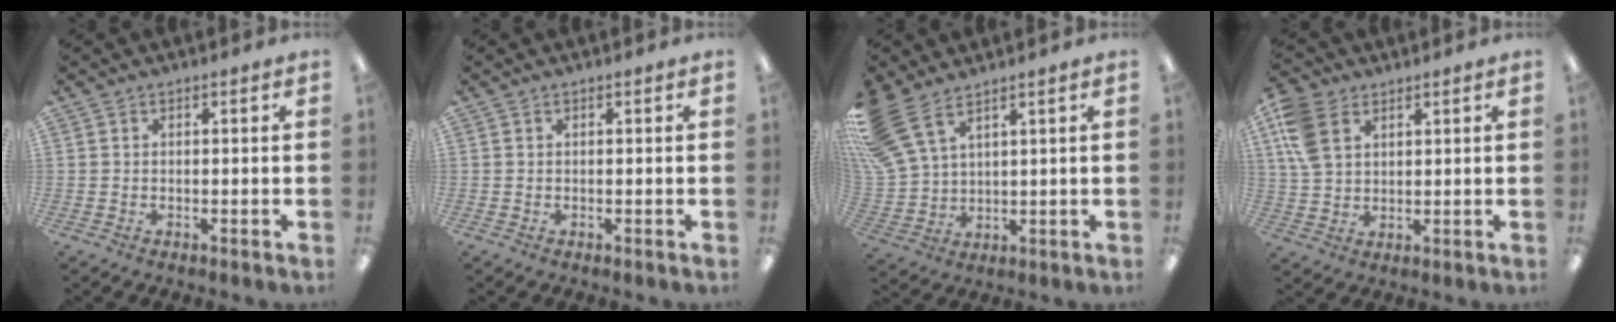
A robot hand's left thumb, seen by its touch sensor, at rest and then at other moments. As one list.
[{"total": 0.0}, {"total": 11.6, "force": [7.8, 5.2, 6.9], "torque": [-0.169, -0.027, 0.151]}, {"total": 9.1, "force": [4.5, 6.0, 5.3], "torque": [-0.137, -0.004, 0.086]}]